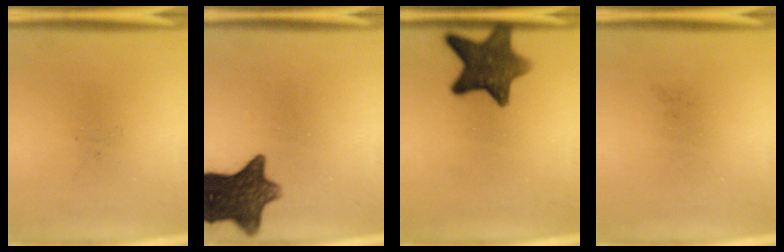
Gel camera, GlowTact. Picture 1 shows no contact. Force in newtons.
{"total": 11.6}
{"total": 11.2}
{"total": 0.0}